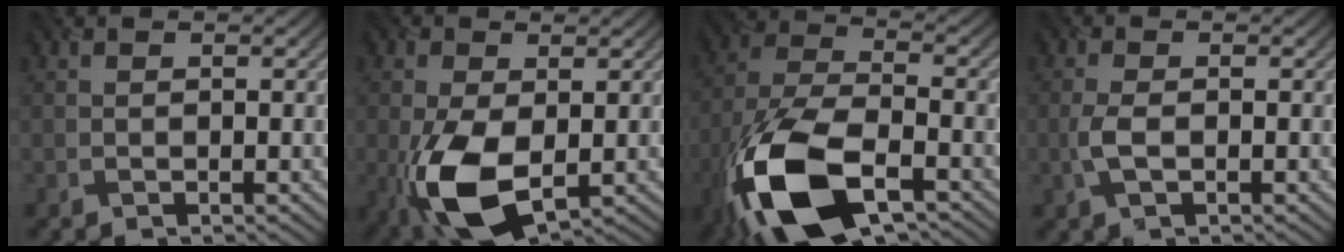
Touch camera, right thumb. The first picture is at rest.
{"total": 10.2, "force": [-2.6, 5.7, 8.1], "torque": [-0.195, -0.024, -0.049]}
{"total": 17.0, "force": [-8.4, 8.1, 12.3], "torque": [-0.287, -0.038, -0.165]}
{"total": 2.7, "force": [-0.6, 1.2, 2.3], "torque": [-0.060, -0.001, -0.014]}